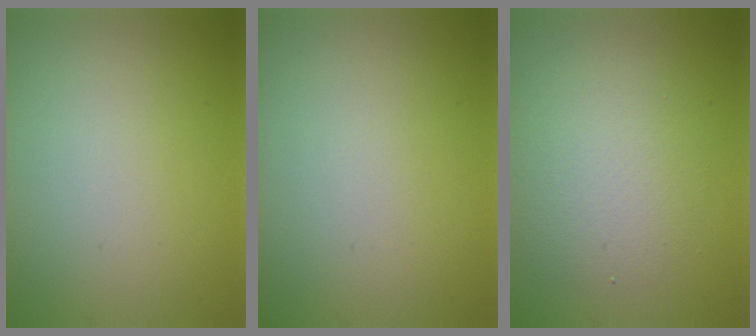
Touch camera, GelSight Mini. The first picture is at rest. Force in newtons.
{"total": 0.0}
{"total": 4.1, "press": 4.1, "slide": 0.1}